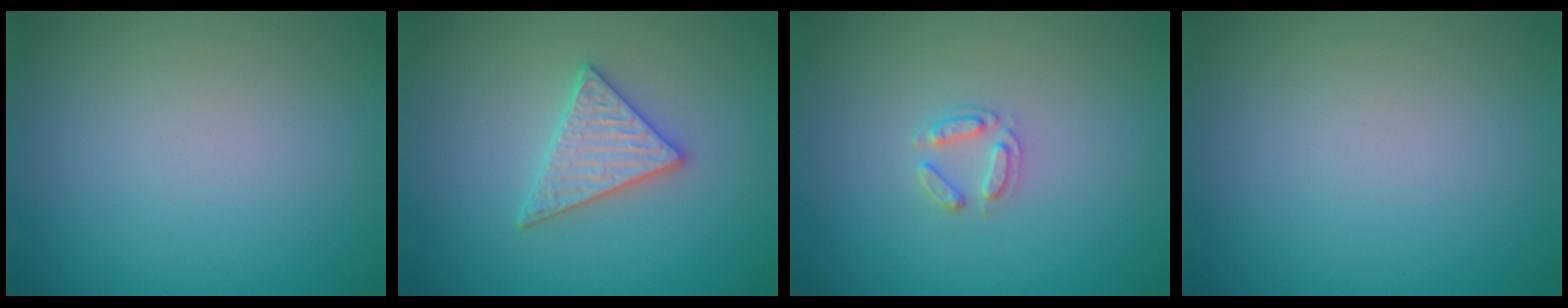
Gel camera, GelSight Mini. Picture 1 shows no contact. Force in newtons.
{"total": 2.9, "press": 2.8, "slide": 0.5}
{"total": 1.7, "press": 1.7, "slide": 0.2}
{"total": 0.0}